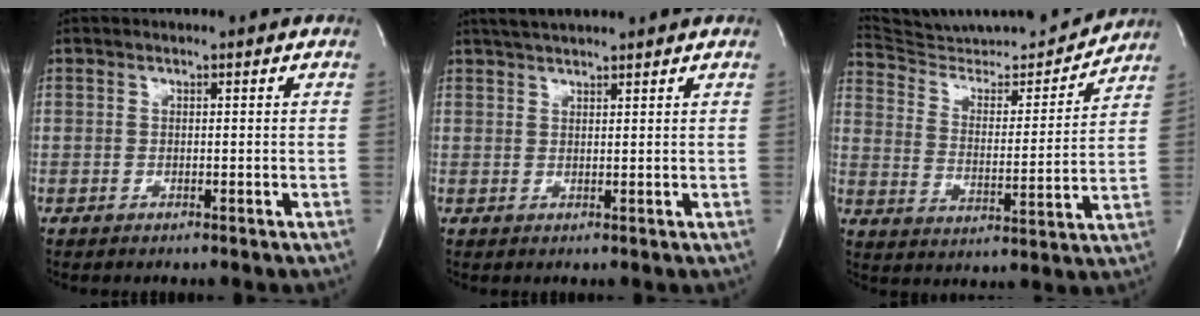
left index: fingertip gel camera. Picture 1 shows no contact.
{"total": 4.3, "force": [3.9, 0.0, 1.9], "torque": [-0.034, 0.024, 0.067]}
{"total": 18.0, "force": [17.6, 1.2, 3.7], "torque": [-0.068, -0.027, 0.272]}